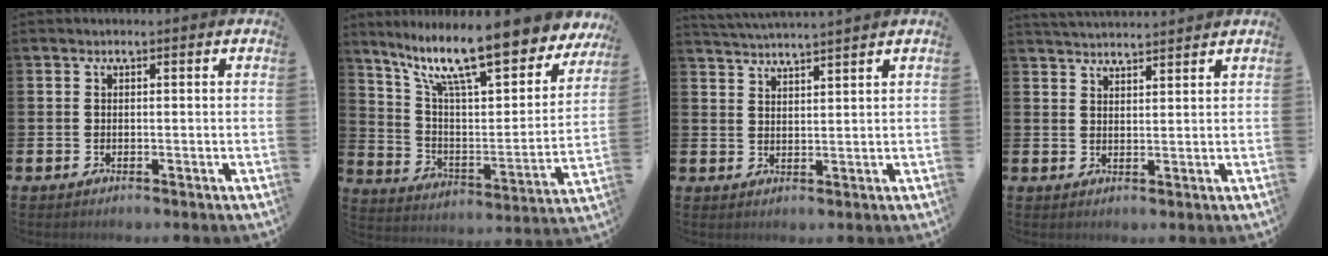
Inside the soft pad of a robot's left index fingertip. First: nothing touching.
{"total": 14.6, "force": [11.7, 3.1, 8.2], "torque": [-0.174, -0.079, 0.198]}
{"total": 3.3, "force": [3.2, -0.8, -0.2], "torque": [-0.003, -0.016, 0.057]}
{"total": 3.2, "force": [3.2, 0.0, 0.0], "torque": [-0.002, -0.019, 0.059]}